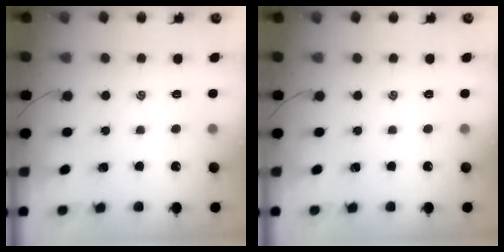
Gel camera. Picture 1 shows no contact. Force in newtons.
{"total": 0.0}